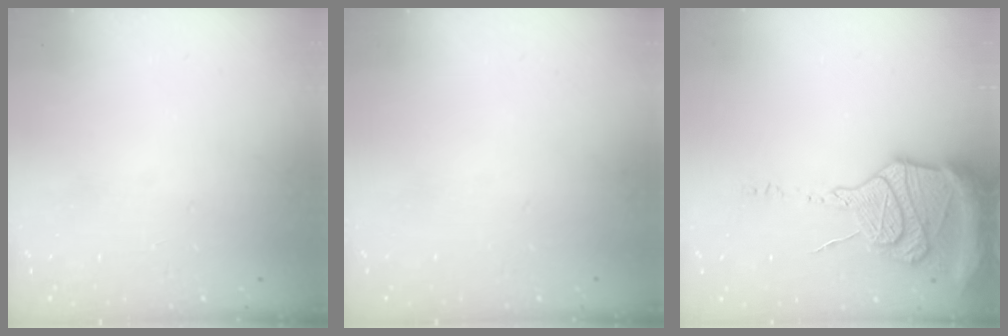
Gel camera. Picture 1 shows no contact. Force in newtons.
{"total": 0.0}
{"total": 18.9, "press": 18.8, "slide": 1.8}